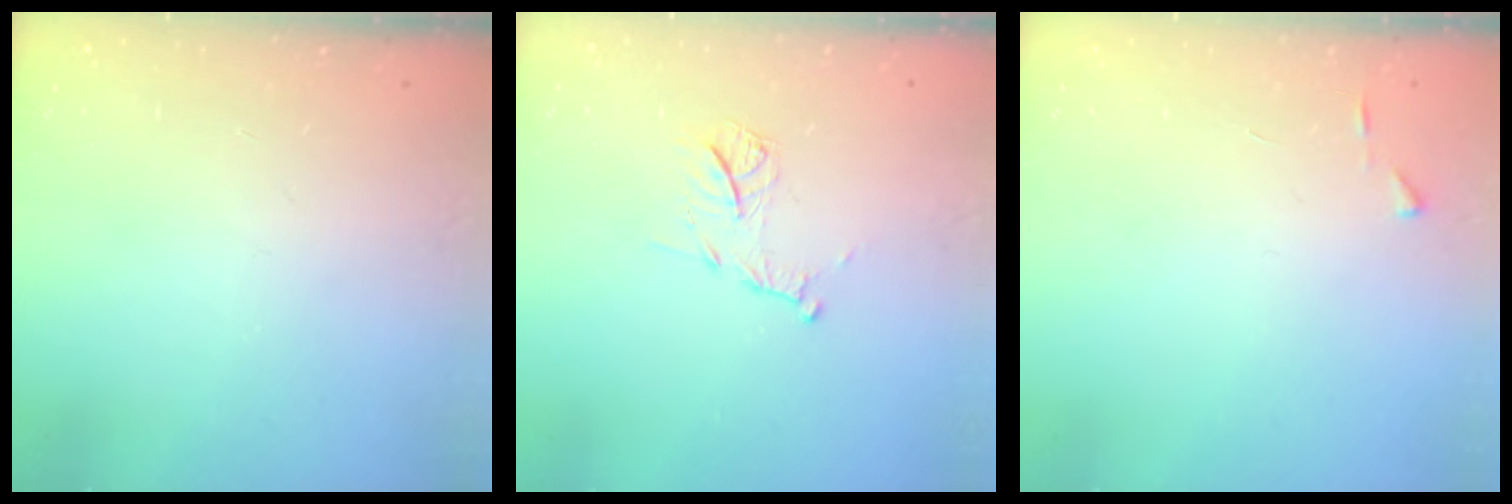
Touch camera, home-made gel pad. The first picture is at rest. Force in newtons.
{"total": 10.1, "press": 10.1, "slide": 0.5}
{"total": 2.7, "press": 2.7, "slide": 0.3}